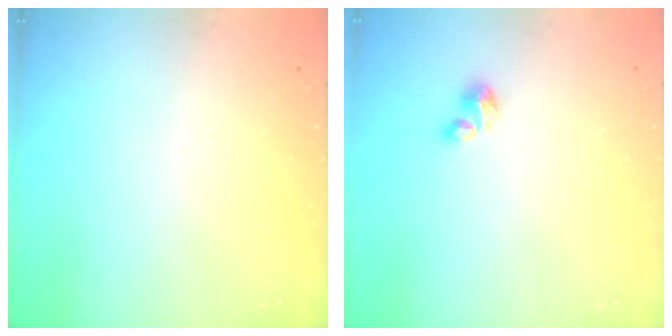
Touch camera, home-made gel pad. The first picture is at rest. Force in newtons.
{"total": 3.1, "press": 3.0, "slide": 0.5}